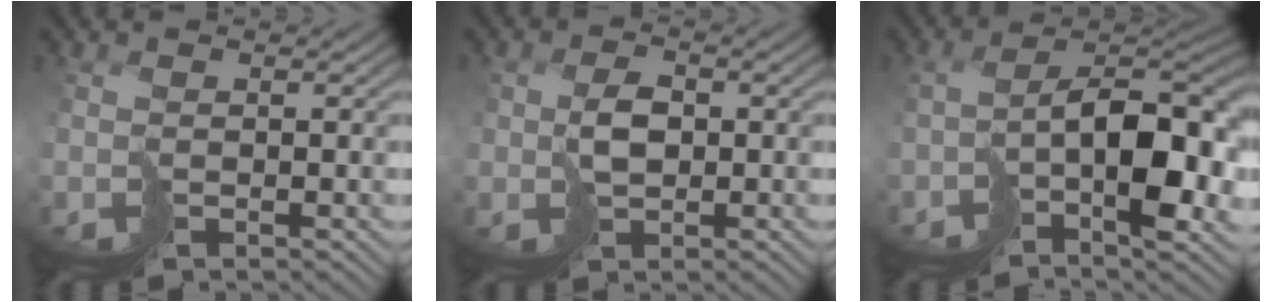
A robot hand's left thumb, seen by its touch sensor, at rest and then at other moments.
{"total": 3.2, "force": [0.5, 2.2, 2.2], "torque": [-0.044, 0.004, 0.017]}
{"total": 9.7, "force": [-2.8, 4.2, 8.3], "torque": [-0.127, -0.002, -0.037]}